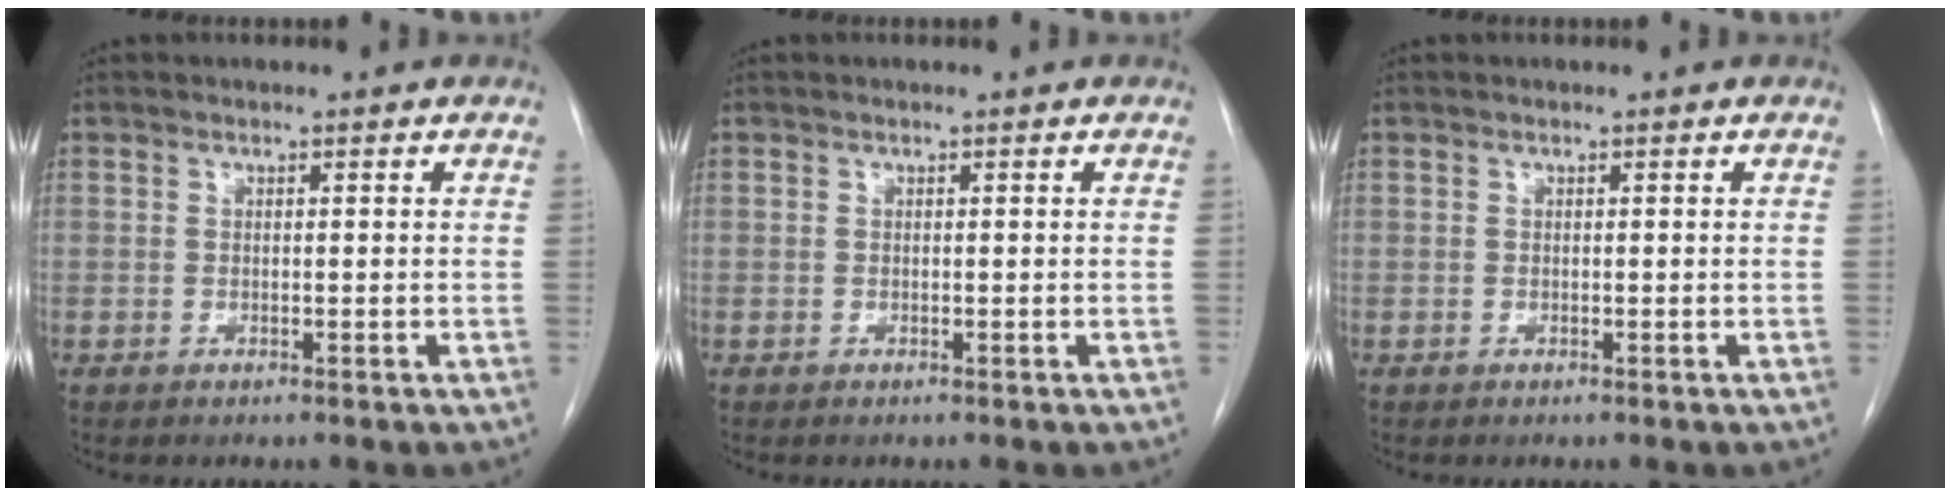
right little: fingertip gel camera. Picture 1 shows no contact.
{"total": 0.0}
{"total": 0.0}